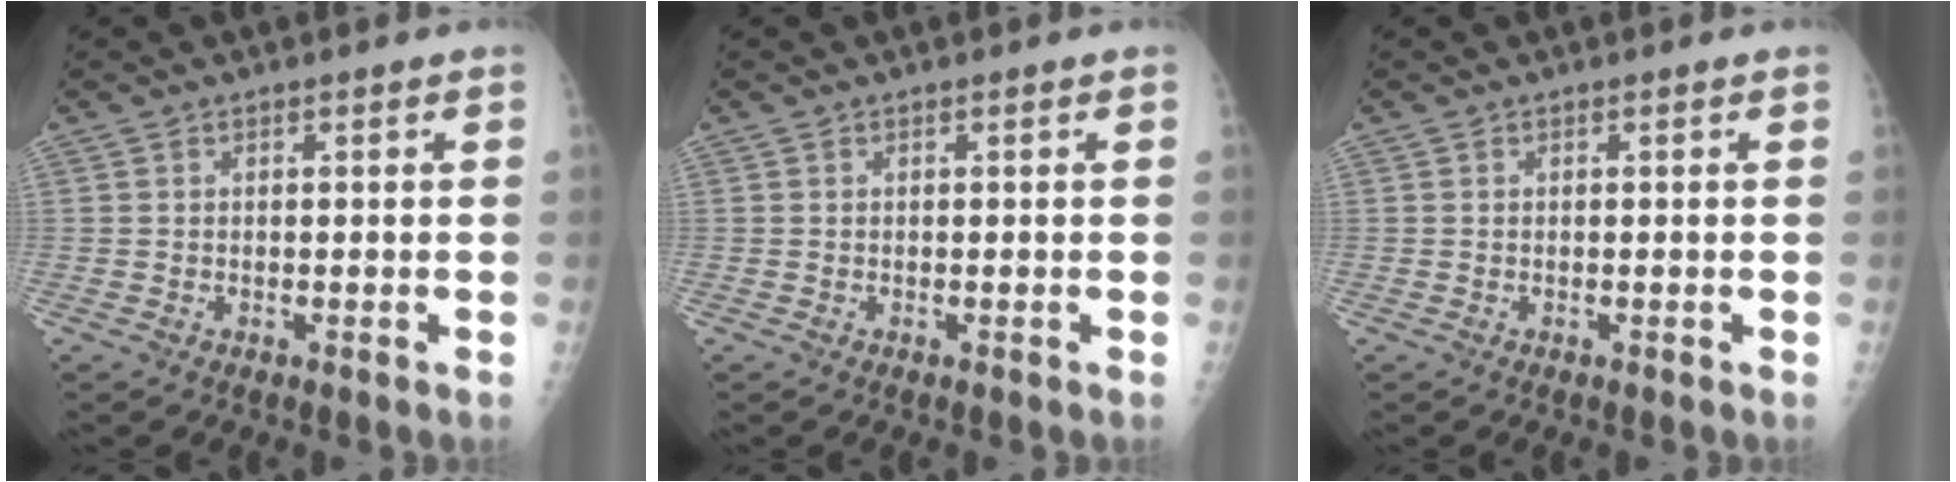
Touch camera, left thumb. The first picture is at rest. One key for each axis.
{"total": 0.0}
{"total": 0.0}